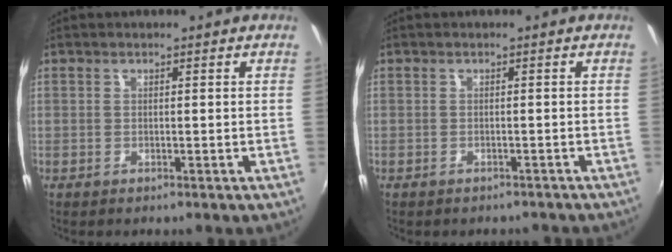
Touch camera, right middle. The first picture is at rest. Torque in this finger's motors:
{"motor_torque": [1.03, -1.11, 0.41, 0.12]}